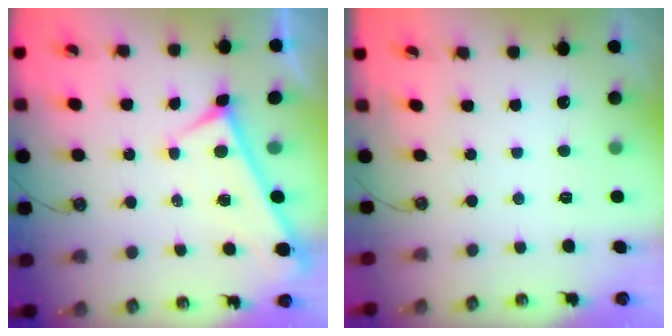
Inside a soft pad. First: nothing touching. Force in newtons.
{"total": 0.0}